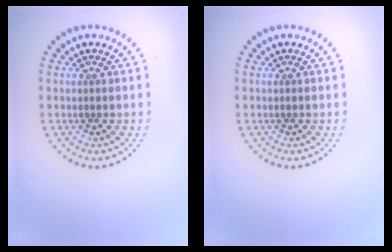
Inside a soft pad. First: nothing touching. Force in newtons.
{"total": 0.0}